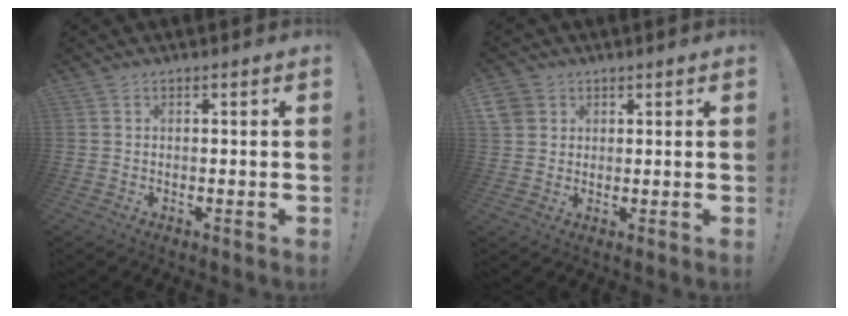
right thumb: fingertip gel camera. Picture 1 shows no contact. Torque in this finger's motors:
{"motor_torque": [0.00, 0.00, 0.00, 0.04, 0.01]}